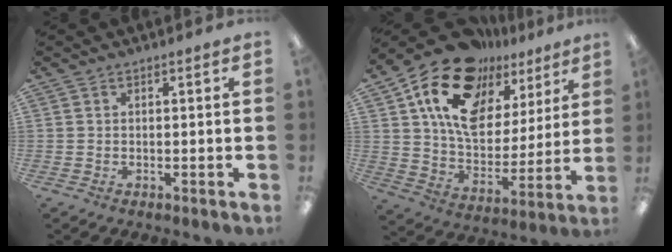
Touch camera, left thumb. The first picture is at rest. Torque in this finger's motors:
{"motor_torque": [1.39, 2.21, 1.38, -1.39, 0.22]}